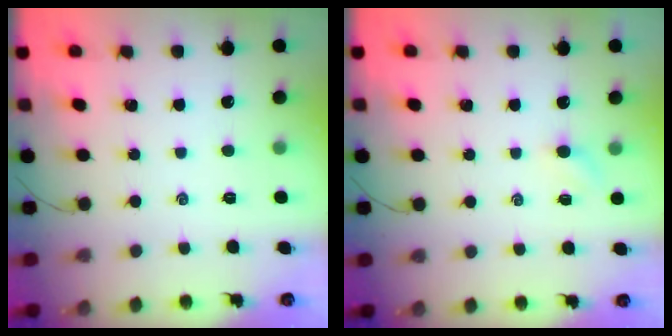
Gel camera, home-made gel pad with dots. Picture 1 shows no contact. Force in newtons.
{"total": 2.5, "press": 2.4, "slide": 0.8}